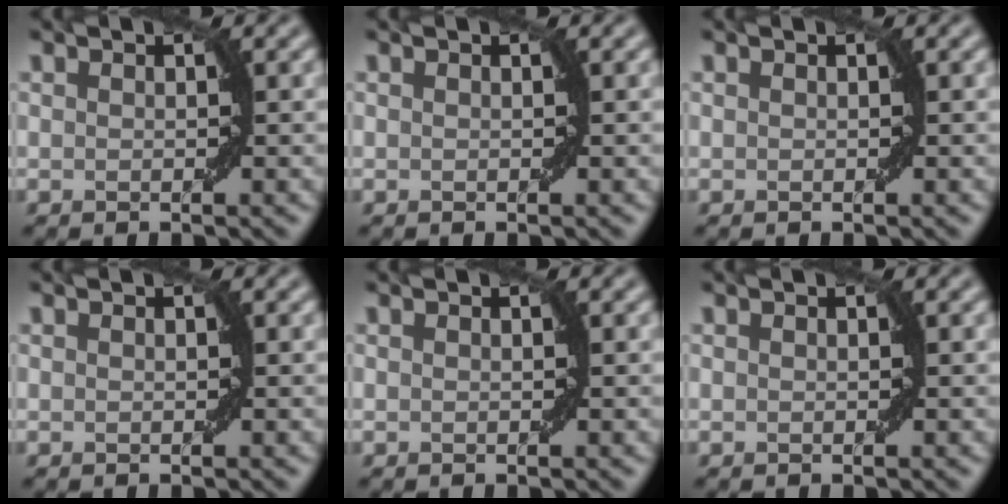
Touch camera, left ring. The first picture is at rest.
{"total": 0.0}
{"total": 0.0}
{"total": 0.0}
{"total": 0.0}
{"total": 0.0}